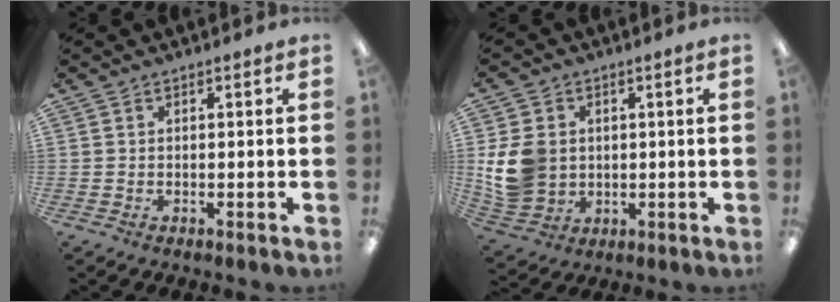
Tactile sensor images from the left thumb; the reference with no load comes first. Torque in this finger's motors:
{"motor_torque": [0.00, 0.38, 0.07, -0.06, 0.08]}